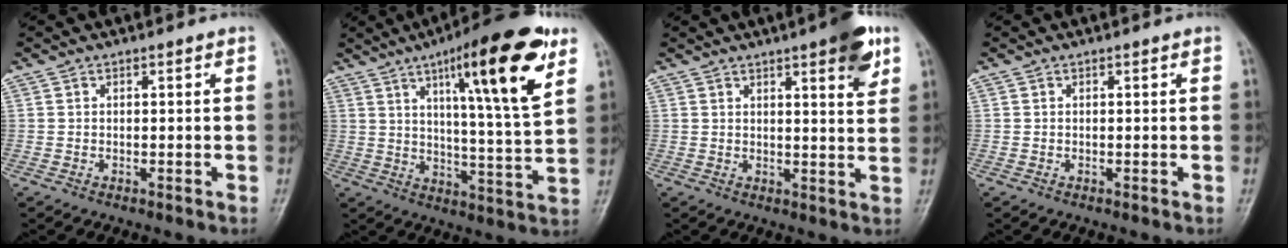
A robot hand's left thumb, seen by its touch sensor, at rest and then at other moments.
{"total": 19.3, "force": [9.6, 3.2, 16.4], "torque": [-0.228, -0.040, 0.142]}
{"total": 7.9, "force": [4.4, 1.8, 6.4], "torque": [-0.071, -0.018, 0.053]}
{"total": 0.0}